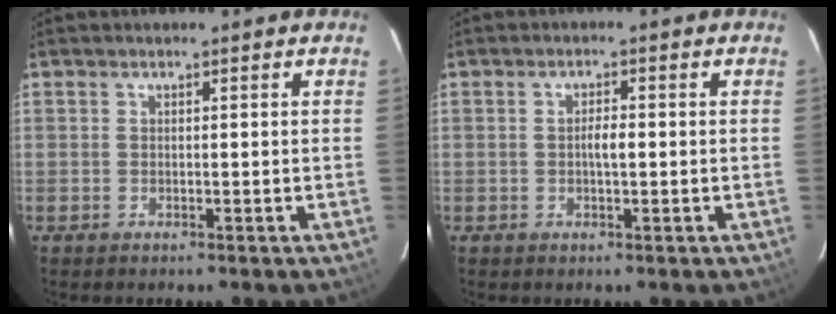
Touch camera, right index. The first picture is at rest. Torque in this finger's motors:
{"motor_torque": [0.23, 0.10, 0.22, 0.06]}